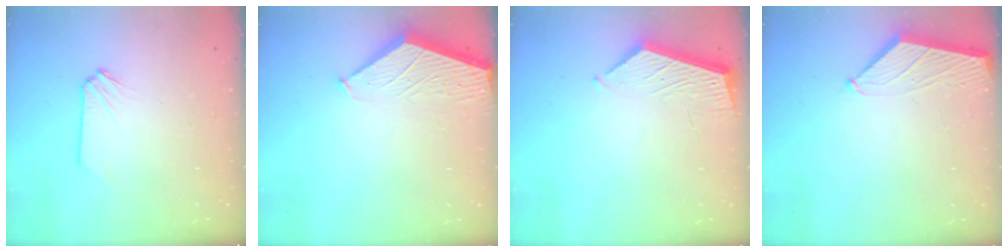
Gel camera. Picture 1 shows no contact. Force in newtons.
{"total": 1.4, "press": 1.4, "slide": 0.2}
{"total": 5.0, "press": 5.0, "slide": 0.2}
{"total": 1.5, "press": 1.4, "slide": 0.2}